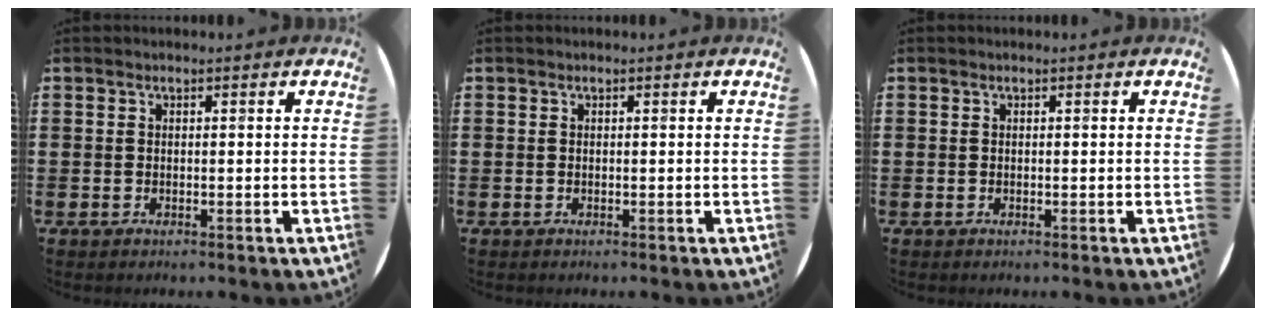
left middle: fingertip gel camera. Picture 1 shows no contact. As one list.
[{"total": 0.0}, {"total": 0.0}]